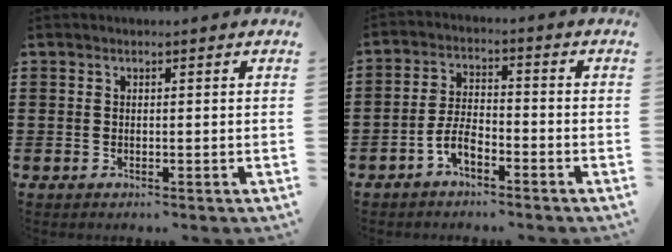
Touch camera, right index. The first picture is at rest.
{"total": 4.7, "force": [-2.8, 1.9, 3.2], "torque": [-0.084, 0.003, -0.062]}